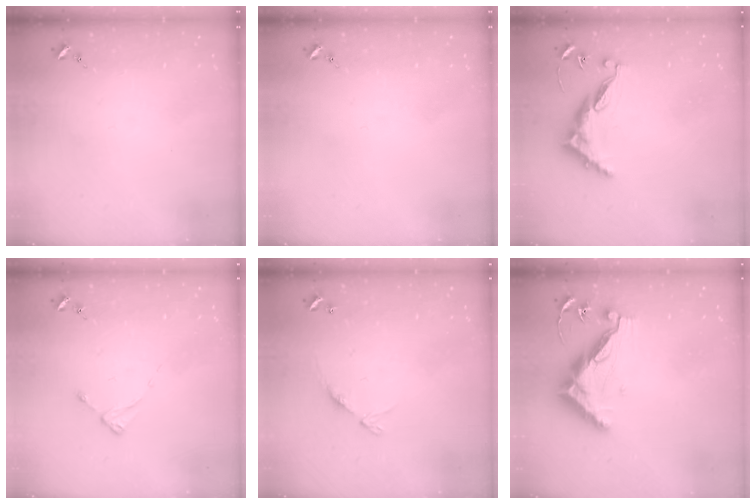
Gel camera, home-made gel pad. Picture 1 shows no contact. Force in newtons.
{"total": 0.0}
{"total": 9.8, "press": 9.7, "slide": 1.0}
{"total": 2.4, "press": 2.4, "slide": 0.3}
{"total": 8.4, "press": 8.4, "slide": 0.6}
{"total": 12.7, "press": 12.7, "slide": 0.5}